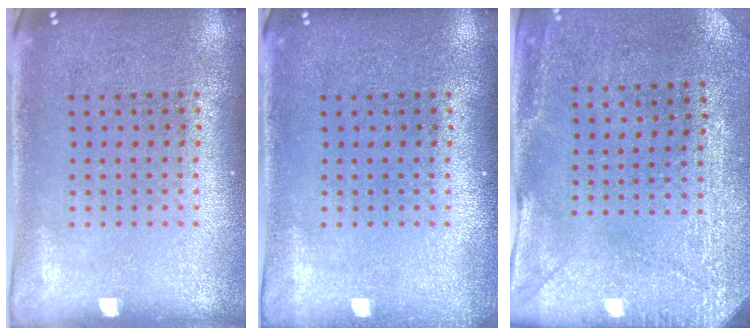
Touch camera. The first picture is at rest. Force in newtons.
{"total": 0.7, "press": 0.7, "slide": 0.1}
{"total": 2.9, "press": 2.4, "slide": 1.6}